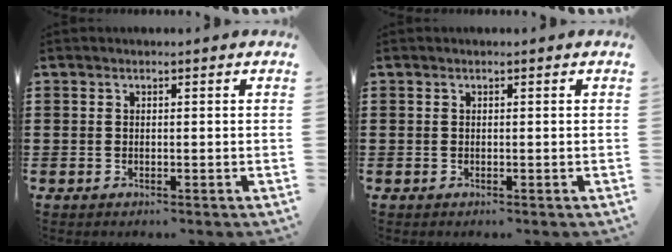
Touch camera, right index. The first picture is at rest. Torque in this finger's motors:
{"motor_torque": [-0.13, 0.13, 0.00, -0.01]}